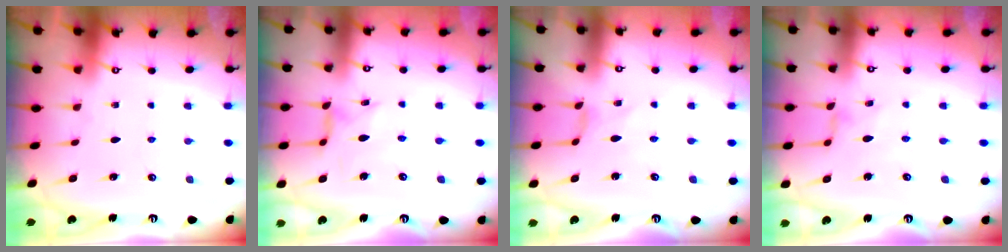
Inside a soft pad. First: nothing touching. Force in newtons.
{"total": 3.0, "press": 3.0, "slide": 0.3}
{"total": 0.0}
{"total": 1.5, "press": 1.4, "slide": 0.4}